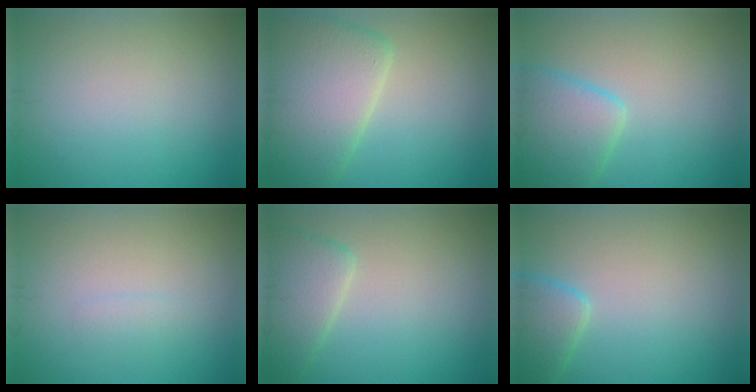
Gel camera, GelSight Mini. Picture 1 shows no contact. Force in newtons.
{"total": 7.1, "press": 7.1, "slide": 0.8}
{"total": 4.6, "press": 4.6, "slide": 0.4}
{"total": 0.7, "press": 0.7, "slide": 0.1}
{"total": 3.6, "press": 3.6, "slide": 0.2}
{"total": 2.9, "press": 2.9, "slide": 0.1}